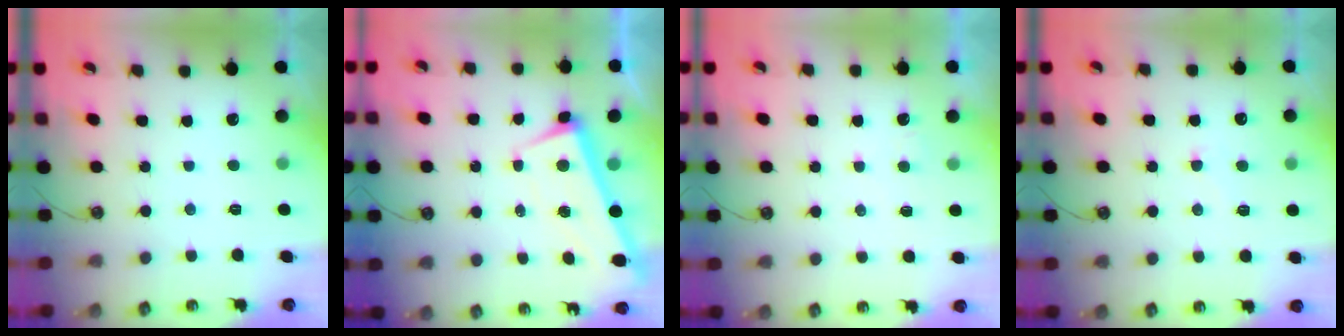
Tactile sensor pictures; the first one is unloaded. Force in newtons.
{"total": 1.5, "press": 0.6, "slide": 1.4}
{"total": 1.4, "press": 1.3, "slide": 0.3}
{"total": 4.0, "press": 3.9, "slide": 0.8}